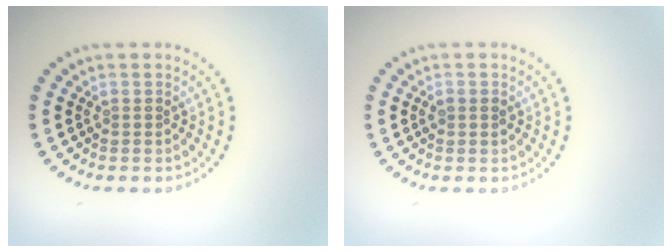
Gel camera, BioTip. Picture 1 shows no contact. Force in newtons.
{"total": 1.0, "press": 1.0, "slide": 0.1}